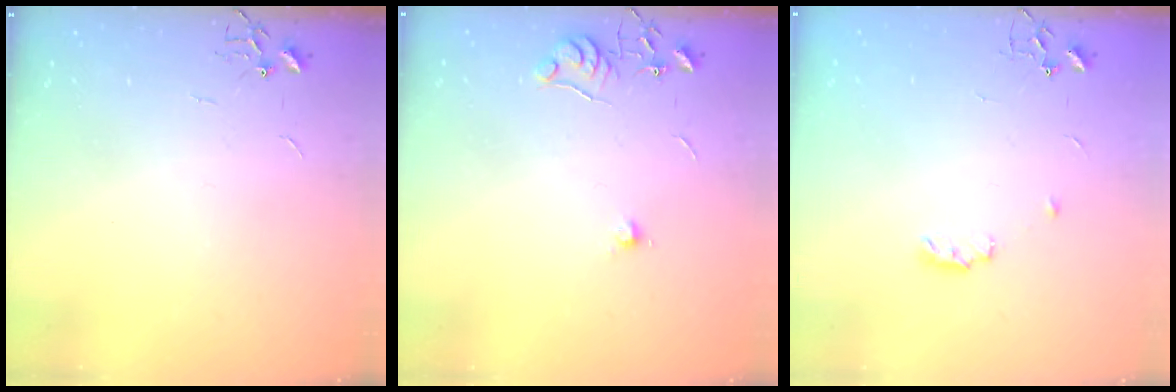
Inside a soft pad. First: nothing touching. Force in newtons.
{"total": 7.7, "press": 7.7, "slide": 0.8}
{"total": 5.5, "press": 5.4, "slide": 0.9}